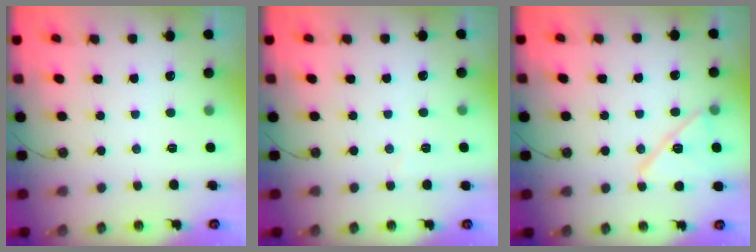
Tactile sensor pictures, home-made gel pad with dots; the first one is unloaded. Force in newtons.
{"total": 2.8, "press": 2.7, "slide": 0.8}
{"total": 13.1, "press": 13.1, "slide": 0.7}